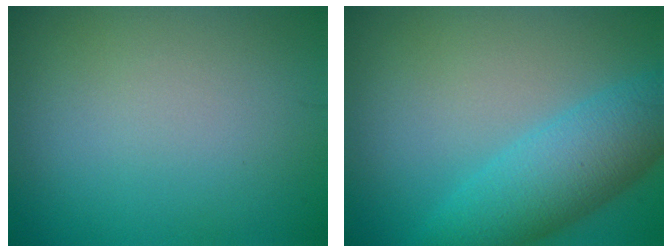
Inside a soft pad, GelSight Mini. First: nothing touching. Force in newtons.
{"total": 6.3, "press": 6.3, "slide": 0.0}